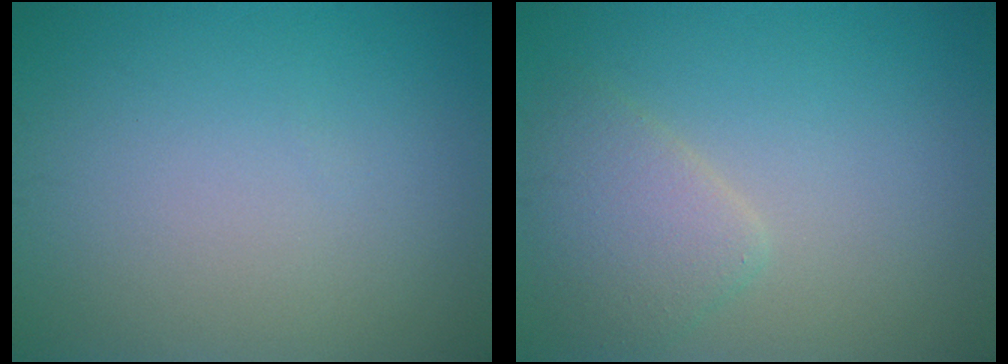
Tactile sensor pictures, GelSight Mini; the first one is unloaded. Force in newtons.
{"total": 3.0, "press": 3.0, "slide": 0.2}